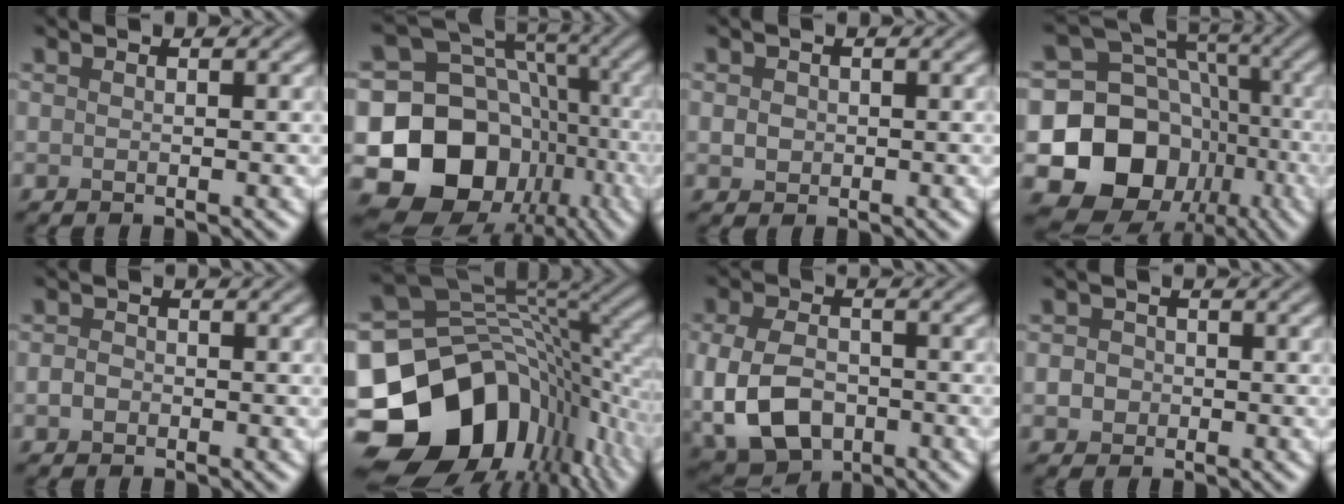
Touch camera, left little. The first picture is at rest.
{"total": 16.6, "force": [-5.4, 13.9, 7.3], "torque": [-0.129, -0.005, -0.096]}
{"total": 1.3, "force": [0.0, 1.2, 0.5], "torque": [-0.007, -0.002, -0.003]}
{"total": 15.2, "force": [-5.0, 13.0, 5.9], "torque": [-0.109, -0.005, -0.106]}
{"total": 1.1, "force": [-0.4, 0.9, 0.5], "torque": [-0.010, 0.000, -0.013]}
{"total": 17.7, "force": [-7.1, 12.6, 10.1], "torque": [-0.210, -0.028, -0.117]}
{"total": 8.2, "force": [-2.2, 5.6, 5.6], "torque": [-0.136, -0.023, -0.040]}
{"total": 1.9, "force": [-0.1, 1.8, 0.7], "torque": [0.004, 0.004, -0.010]}